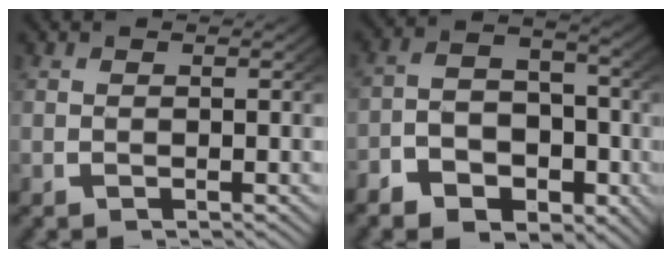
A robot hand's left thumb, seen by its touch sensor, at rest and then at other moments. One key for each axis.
{"total": 7.9, "fx": -2.9, "fy": 5.8, "fz": 4.5, "tx": -0.076, "ty": -0.028, "tz": -0.043}